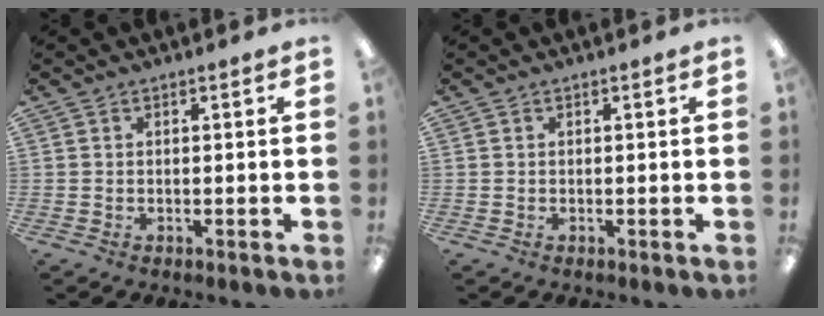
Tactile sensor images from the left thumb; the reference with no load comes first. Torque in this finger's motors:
{"motor_torque": [-0.02, 0.05, -0.11, 0.01, 0.04]}